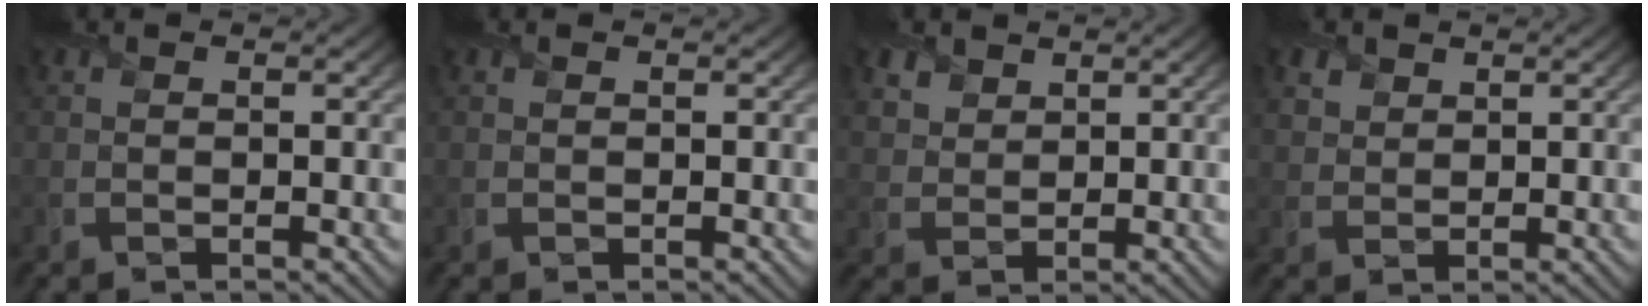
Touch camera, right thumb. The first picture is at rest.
{"total": 0.0}
{"total": 3.5, "force": [2.3, 2.3, 1.2], "torque": [-0.045, -0.008, 0.059]}
{"total": 2.6, "force": [1.7, 1.8, 0.8], "torque": [-0.029, -0.004, 0.042]}